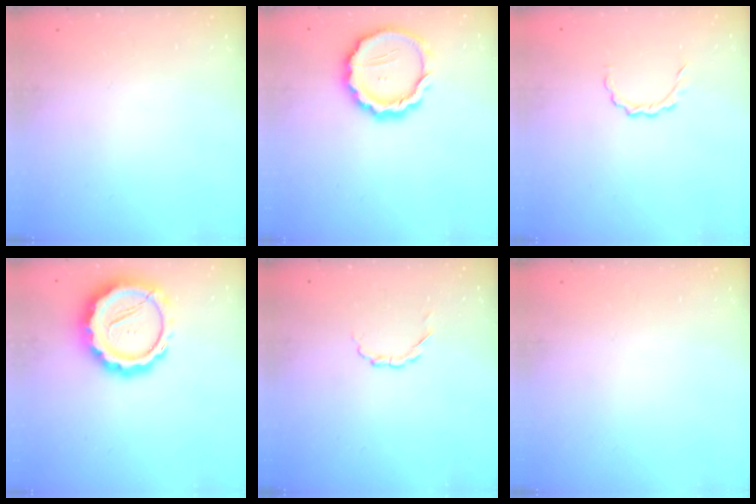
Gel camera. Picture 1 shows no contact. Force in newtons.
{"total": 14.6, "press": 14.3, "slide": 3.0}
{"total": 3.0, "press": 2.8, "slide": 0.9}
{"total": 16.7, "press": 16.5, "slide": 2.9}
{"total": 2.9, "press": 2.7, "slide": 1.1}
{"total": 0.0}